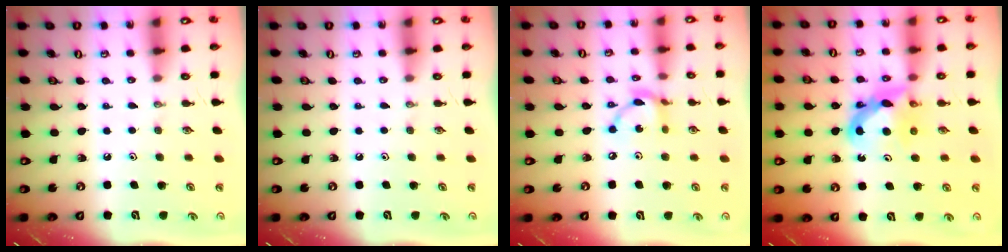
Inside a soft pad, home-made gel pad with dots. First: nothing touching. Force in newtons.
{"total": 0.0}
{"total": 8.5, "press": 8.5, "slide": 0.4}
{"total": 7.5, "press": 7.5, "slide": 0.1}